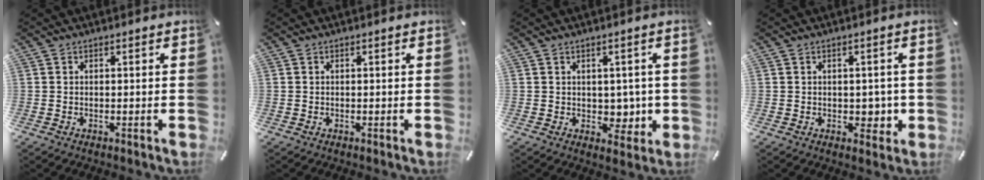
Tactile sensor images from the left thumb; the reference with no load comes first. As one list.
[{"total": 0.0}, {"total": 5.1, "force": [0.8, 4.5, 2.3], "torque": [-0.011, -0.006, 0.013]}, {"total": 3.6, "force": [-0.3, 2.8, 2.2], "torque": [-0.015, -0.004, -0.008]}]